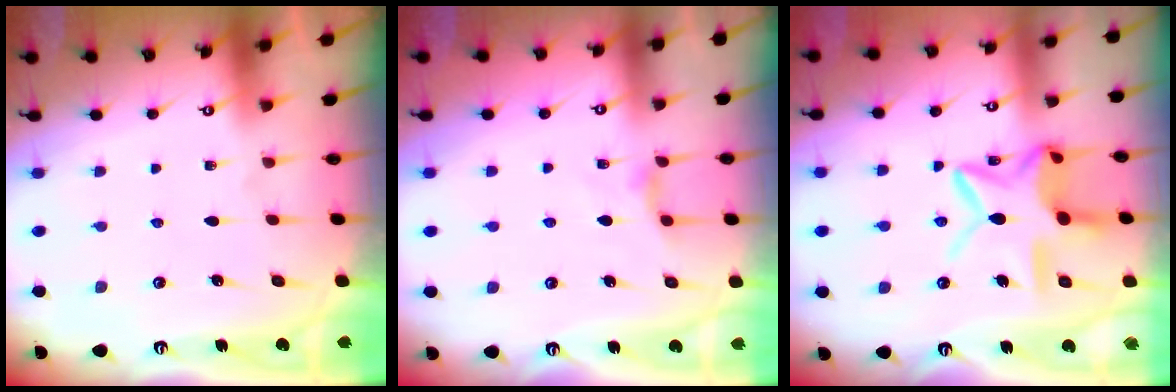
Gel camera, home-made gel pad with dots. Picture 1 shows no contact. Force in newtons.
{"total": 4.4, "press": 4.3, "slide": 0.7}
{"total": 14.2, "press": 14.1, "slide": 1.1}